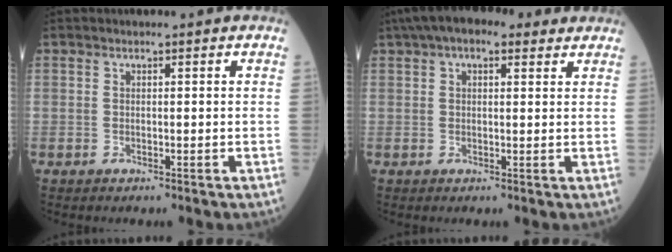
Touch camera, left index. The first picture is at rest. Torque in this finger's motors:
{"motor_torque": [0.24, -1.49, -0.19, 0.15]}